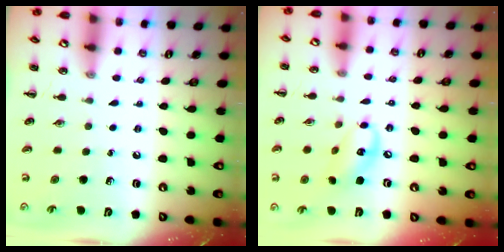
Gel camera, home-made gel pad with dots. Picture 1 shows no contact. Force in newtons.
{"total": 10.9, "press": 10.7, "slide": 2.1}